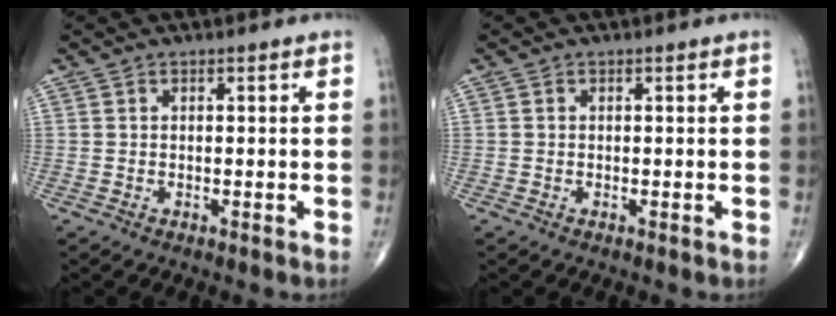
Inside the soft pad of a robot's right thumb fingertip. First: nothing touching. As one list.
[{"total": 0.0}]